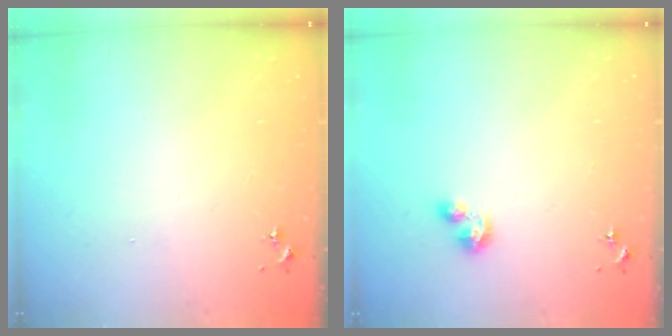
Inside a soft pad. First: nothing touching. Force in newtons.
{"total": 4.0, "press": 4.0, "slide": 0.5}